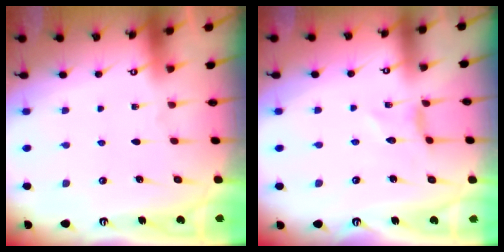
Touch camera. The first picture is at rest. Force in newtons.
{"total": 0.0}